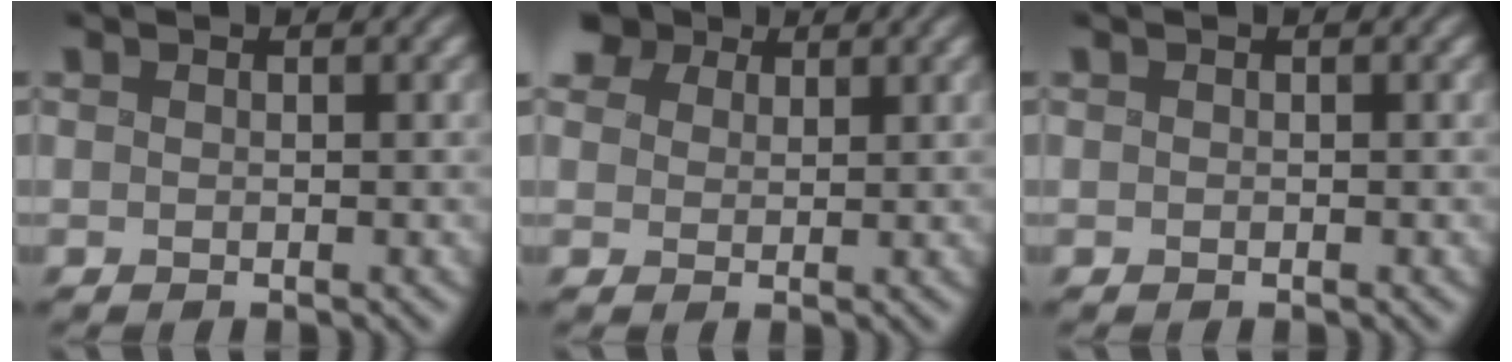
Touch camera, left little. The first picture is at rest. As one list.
[{"total": 7.1, "force": [4.6, 4.3, 3.3], "torque": [-0.101, 0.015, 0.072]}, {"total": 0.0}]